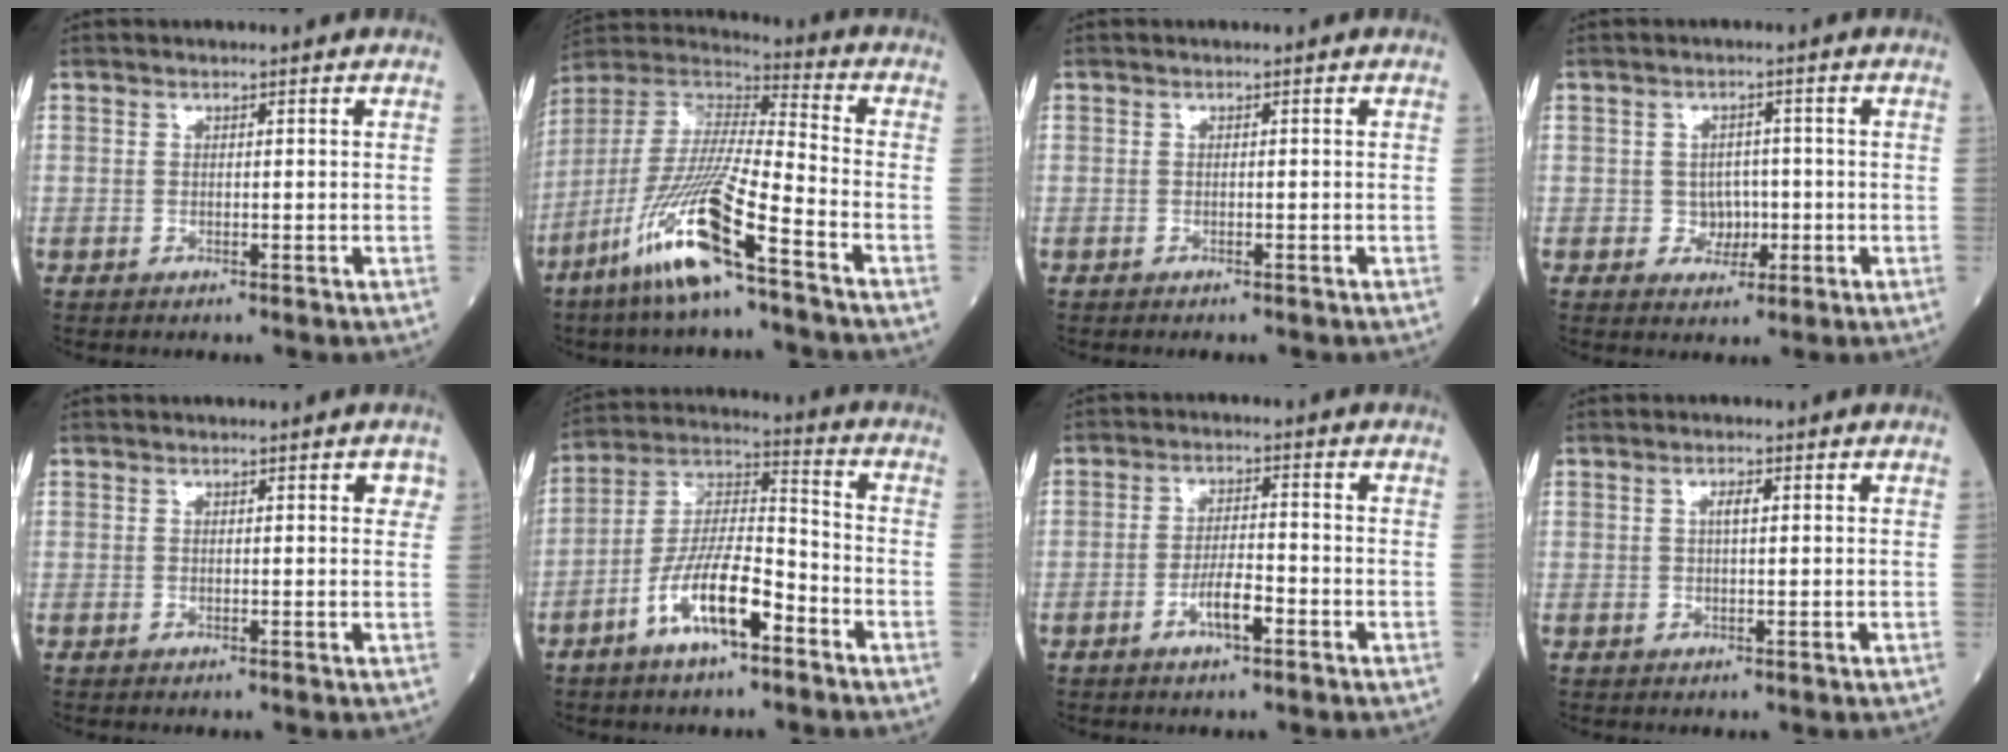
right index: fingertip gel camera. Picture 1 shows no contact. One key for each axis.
{"total": 16.5, "fx": -9.1, "fy": 0.4, "fz": 13.8, "tx": -0.294, "ty": -0.035, "tz": -0.183}
{"total": 1.5, "fx": -1.3, "fy": 0.4, "fz": 0.6, "tx": -0.010, "ty": -0.003, "tz": -0.015}
{"total": 3.1, "fx": -0.6, "fy": 2.7, "fz": 1.3, "tx": -0.003, "ty": 0.007, "tz": -0.005}
{"total": 1.7, "fx": 0.8, "fy": 0.6, "fz": 1.4, "tx": -0.011, "ty": 0.003, "tz": 0.007}
{"total": 11.7, "fx": -6.0, "fy": 3.0, "fz": 9.6, "tx": -0.185, "ty": 0.007, "tz": -0.113}
{"total": 4.3, "fx": -2.2, "fy": 0.9, "fz": 3.6, "tx": -0.063, "ty": 0.003, "tz": -0.042}
{"total": 1.7, "fx": 0.4, "fy": 0.4, "fz": 1.5, "tx": -0.030, "ty": 0.003, "tz": 0.006}